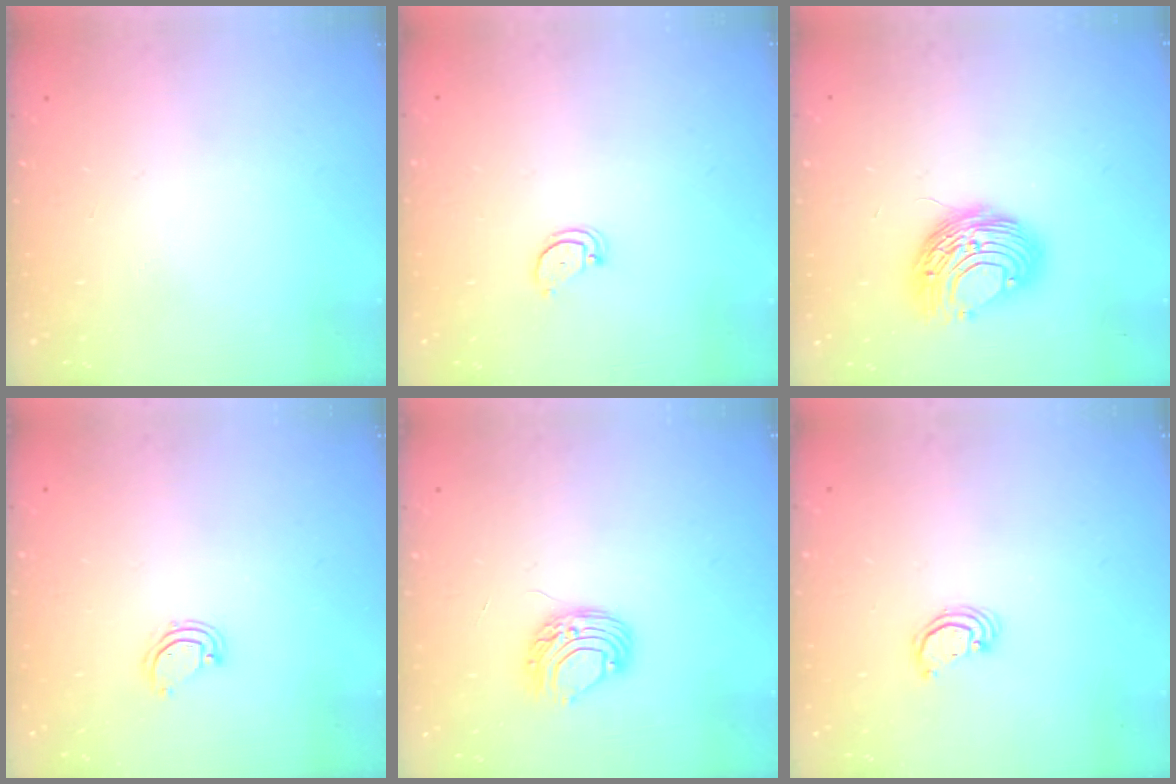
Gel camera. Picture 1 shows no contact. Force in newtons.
{"total": 2.4, "press": 2.4, "slide": 0.2}
{"total": 9.9, "press": 9.9, "slide": 0.4}
{"total": 3.9, "press": 3.9, "slide": 0.3}
{"total": 7.5, "press": 7.4, "slide": 0.7}
{"total": 2.3, "press": 2.3, "slide": 0.3}